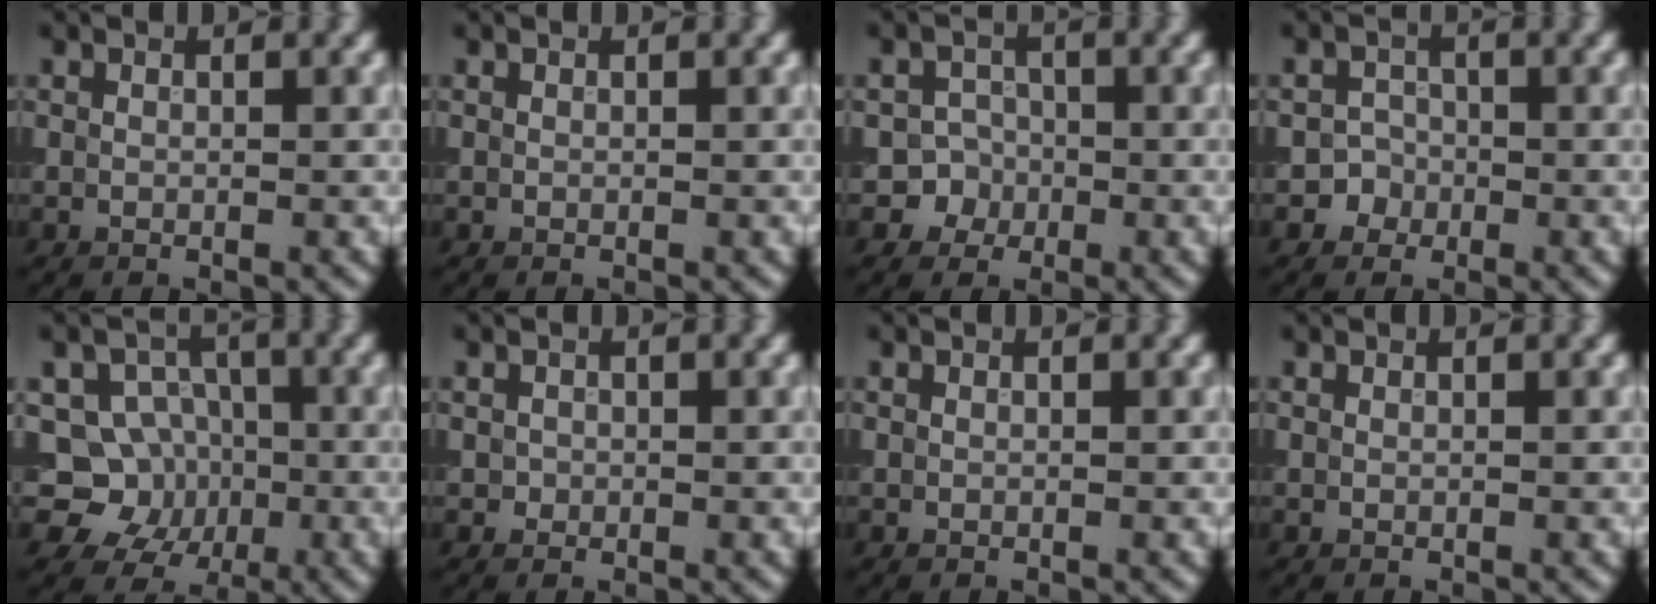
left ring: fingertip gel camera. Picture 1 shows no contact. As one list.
[{"total": 0.0}, {"total": 3.0, "force": [-1.3, 2.7, 0.2], "torque": [0.026, 0.003, -0.033]}, {"total": 2.1, "force": [-1.0, 1.9, 0.0], "torque": [0.025, 0.007, -0.024]}, {"total": 6.7, "force": [-1.2, 6.2, 2.1], "torque": [-0.017, 0.006, -0.054]}, {"total": 0.7, "force": [-0.1, 0.6, 0.2], "torque": [-0.001, -0.004, -0.002]}, {"total": 0.0}, {"total": 0.0}]